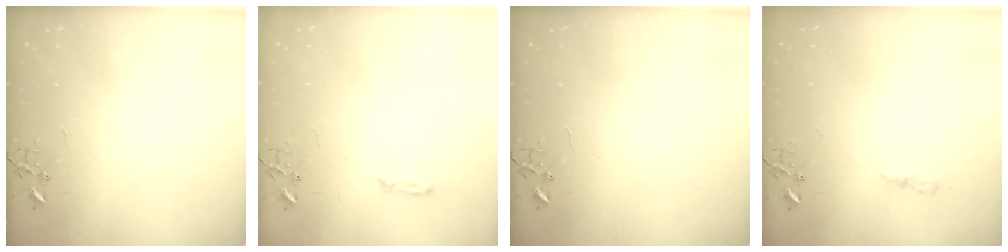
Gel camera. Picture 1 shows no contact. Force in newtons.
{"total": 3.2, "press": 3.2, "slide": 0.4}
{"total": 0.0}
{"total": 4.0, "press": 4.0, "slide": 0.5}